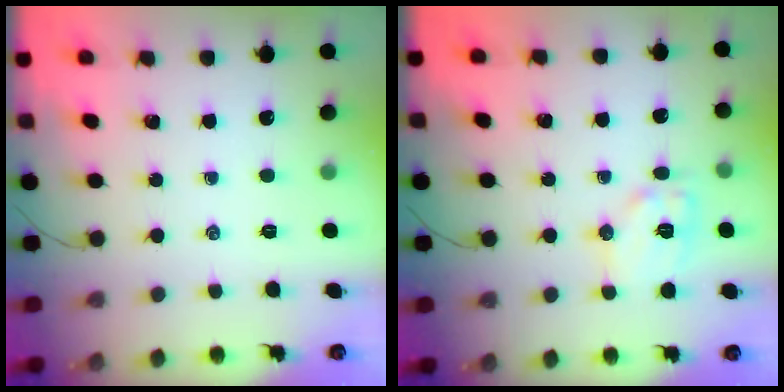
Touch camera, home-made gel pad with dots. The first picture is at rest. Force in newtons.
{"total": 9.5, "press": 9.5, "slide": 0.2}